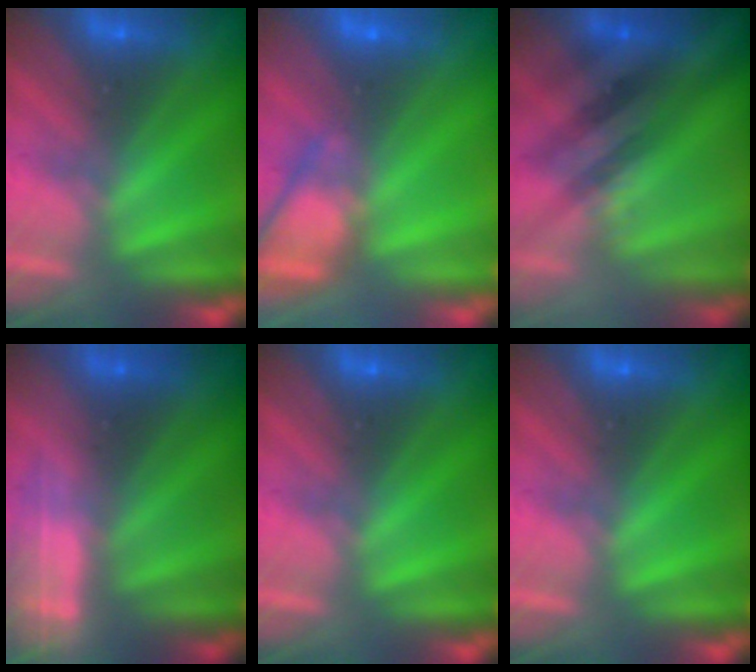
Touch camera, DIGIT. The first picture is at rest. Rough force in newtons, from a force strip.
{"total": 5.6}
{"total": 2.5}
{"total": 2.4}
{"total": 0.0}
{"total": 0.0}